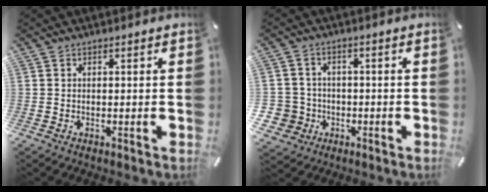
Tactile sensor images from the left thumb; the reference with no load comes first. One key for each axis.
{"total": 6.4, "fx": -1.8, "fy": 6.0, "fz": 1.0, "tx": -0.053, "ty": 0.014, "tz": -0.035}